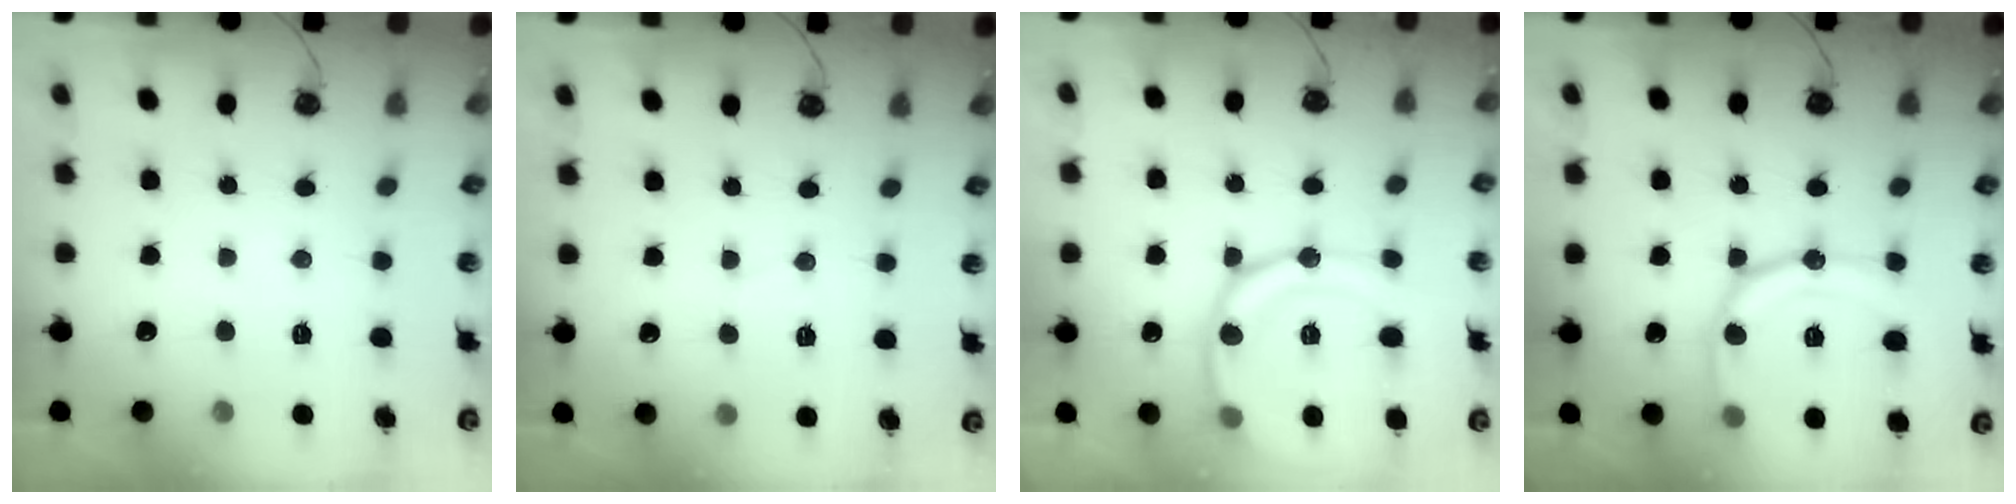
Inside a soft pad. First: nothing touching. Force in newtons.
{"total": 2.2, "press": 2.2, "slide": 0.2}
{"total": 17.8, "press": 17.8, "slide": 1.5}
{"total": 15.6, "press": 15.5, "slide": 1.7}